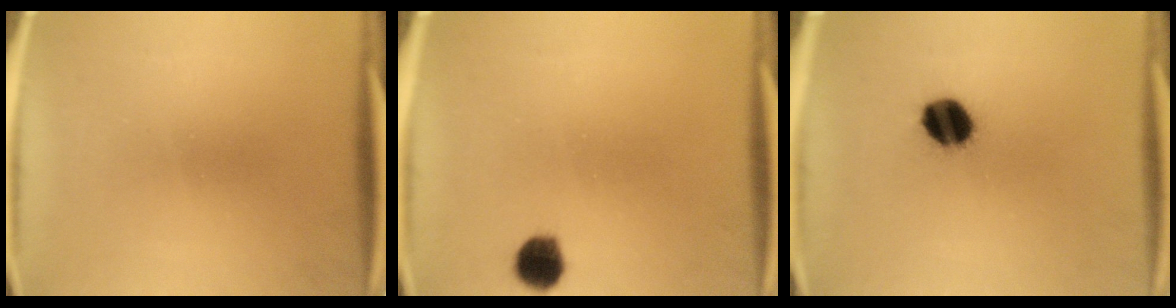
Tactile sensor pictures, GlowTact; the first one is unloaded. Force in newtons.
{"total": 5.1}
{"total": 9.4}